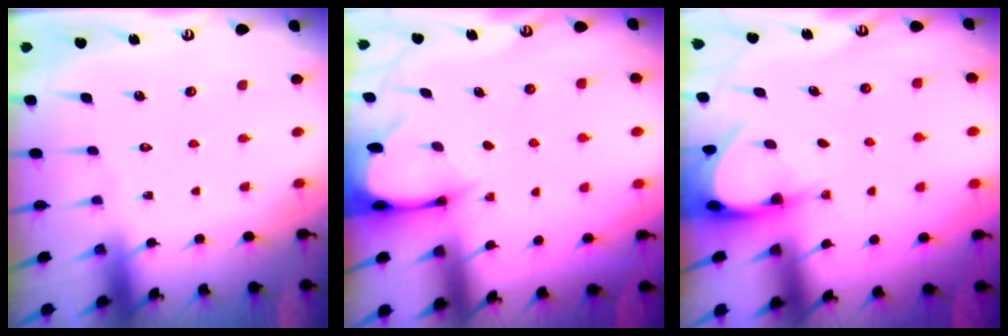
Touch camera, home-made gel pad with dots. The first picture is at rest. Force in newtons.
{"total": 2.5, "press": 2.5, "slide": 0.3}
{"total": 3.7, "press": 3.7, "slide": 0.4}